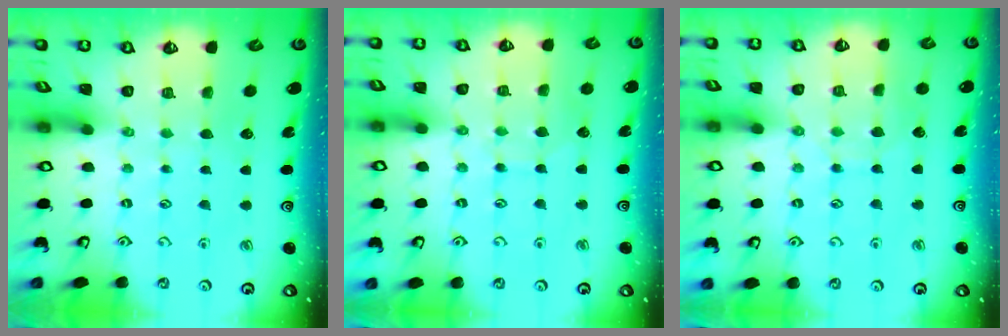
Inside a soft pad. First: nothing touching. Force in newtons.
{"total": 5.8, "press": 5.8, "slide": 0.5}
{"total": 7.2, "press": 7.2, "slide": 0.5}